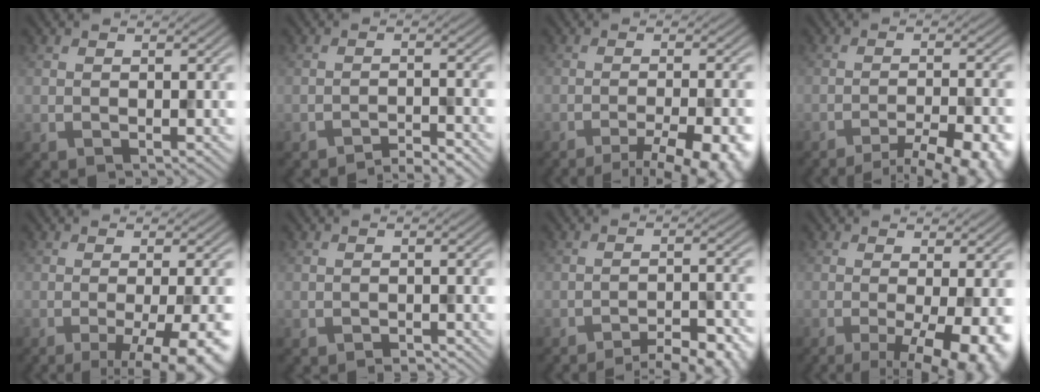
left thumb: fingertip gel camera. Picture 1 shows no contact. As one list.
[{"total": 3.0, "force": [-2.7, 0.2, 1.4], "torque": [-0.012, 0.009, -0.052]}, {"total": 10.6, "force": [-7.1, 2.6, 7.4], "torque": [-0.098, 0.000, -0.080]}, {"total": 11.0, "force": [-8.4, 2.5, 6.7], "torque": [-0.088, 0.002, -0.098]}, {"total": 11.3, "force": [-4.7, 3.0, 9.9], "torque": [-0.112, -0.007, -0.055]}, {"total": 1.1, "force": [-1.1, 0.1, 0.3], "torque": [-0.003, 0.001, -0.021]}, {"total": 9.8, "force": [-8.2, 2.3, 4.9], "torque": [-0.066, 0.007, -0.098]}, {"total": 9.9, "force": [-3.2, 2.7, 9.0], "torque": [-0.120, -0.004, -0.040]}]